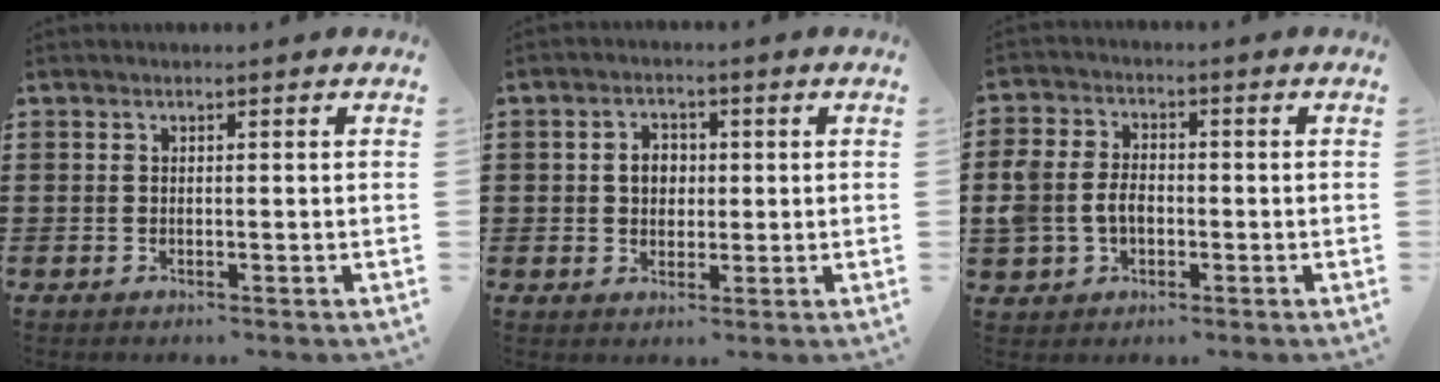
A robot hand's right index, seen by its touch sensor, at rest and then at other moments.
{"total": 3.5, "force": [0.2, 2.8, 2.1], "torque": [-0.048, 0.011, 0.001]}
{"total": 5.2, "force": [-0.9, 4.0, 3.2], "torque": [-0.096, 0.000, -0.027]}